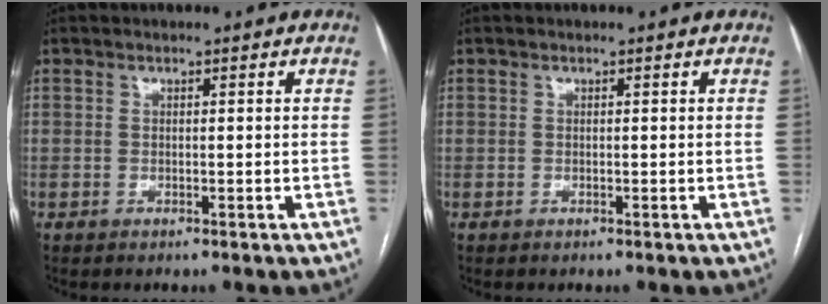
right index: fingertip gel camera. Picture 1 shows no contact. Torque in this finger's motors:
{"motor_torque": [-0.03, 0.01, 0.00, 0.01]}